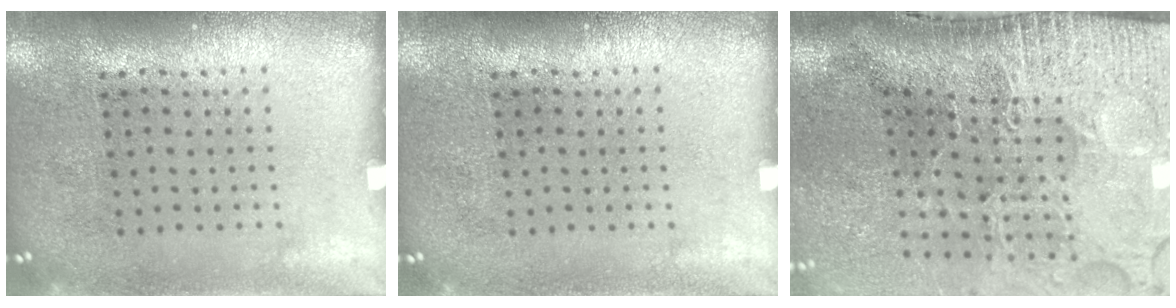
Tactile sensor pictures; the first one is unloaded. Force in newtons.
{"total": 0.0}
{"total": 5.1, "press": 4.1, "slide": 3.1}